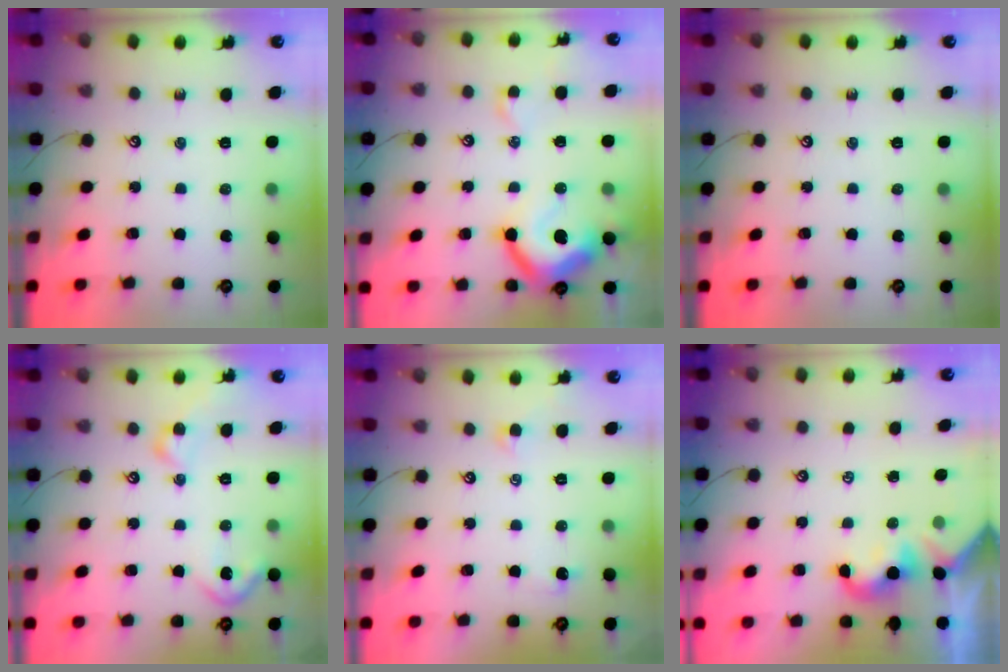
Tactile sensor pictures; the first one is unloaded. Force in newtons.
{"total": 14.2, "press": 14.1, "slide": 2.1}
{"total": 0.0}
{"total": 8.0, "press": 7.9, "slide": 1.3}
{"total": 0.6, "press": 0.1, "slide": 0.6}
{"total": 2.2, "press": 2.1, "slide": 0.3}